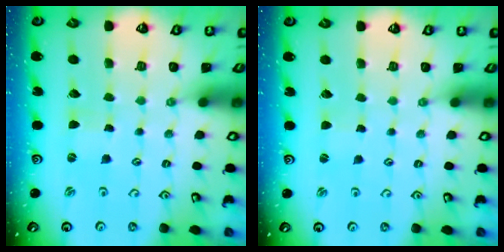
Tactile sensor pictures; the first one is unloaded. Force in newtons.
{"total": 1.0, "press": 1.0, "slide": 0.2}